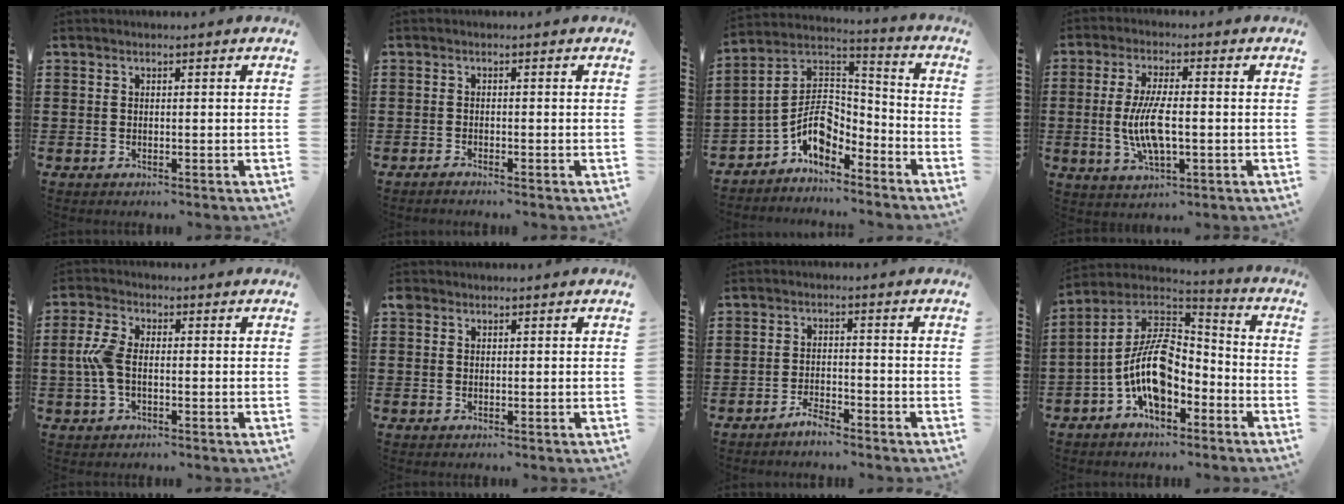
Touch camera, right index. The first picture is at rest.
{"total": 0.9, "force": [-0.9, -0.2, 0.2], "torque": [-0.006, -0.004, -0.016]}
{"total": 7.7, "force": [-4.0, 4.7, 4.7], "torque": [-0.116, -0.012, -0.085]}
{"total": 7.7, "force": [-1.0, 2.5, 7.2], "torque": [-0.159, -0.009, -0.025]}
{"total": 5.3, "force": [-0.6, 2.8, 4.5], "torque": [-0.118, -0.006, -0.020]}
{"total": 0.9, "force": [0.4, 0.8, 0.3], "torque": [-0.008, 0.004, 0.007]}
{"total": 2.8, "force": [-2.7, 0.3, 0.7], "torque": [-0.018, 0.004, -0.052]}
{"total": 11.6, "force": [-3.5, 5.8, 9.4], "torque": [-0.227, -0.012, -0.080]}